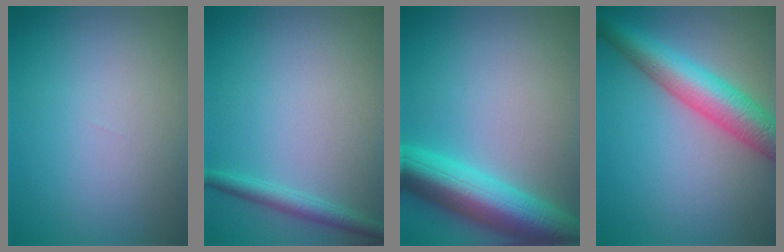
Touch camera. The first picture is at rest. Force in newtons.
{"total": 2.0, "press": 2.0, "slide": 0.1}
{"total": 9.2, "press": 9.2, "slide": 0.3}
{"total": 6.7, "press": 6.7, "slide": 0.2}